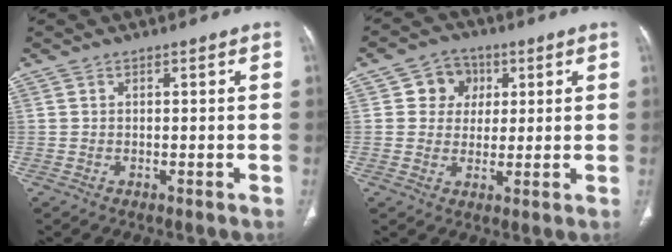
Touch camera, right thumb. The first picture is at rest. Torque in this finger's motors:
{"motor_torque": [0.44, 0.35, 0.01, -0.34, 0.00]}